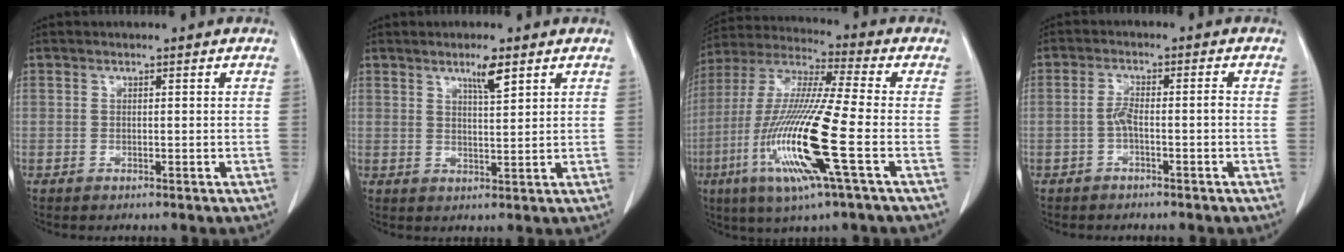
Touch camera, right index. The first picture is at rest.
{"total": 3.6, "force": [2.4, 0.2, 2.7], "torque": [-0.049, -0.004, 0.041]}
{"total": 17.9, "force": [-5.4, 0.0, 17.1], "torque": [-0.358, -0.021, -0.108]}
{"total": 2.9, "force": [-1.0, 0.5, 2.7], "torque": [-0.050, 0.008, -0.018]}